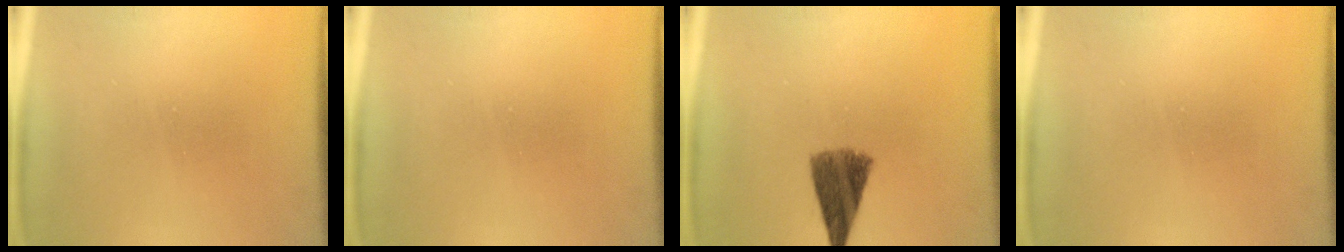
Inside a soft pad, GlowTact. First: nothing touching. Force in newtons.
{"total": 0.0}
{"total": 8.8}
{"total": 0.0}